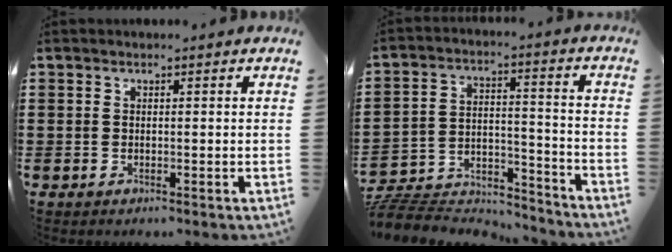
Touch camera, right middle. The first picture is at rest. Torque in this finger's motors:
{"motor_torque": [0.97, -0.94, 0.19, 0.17]}